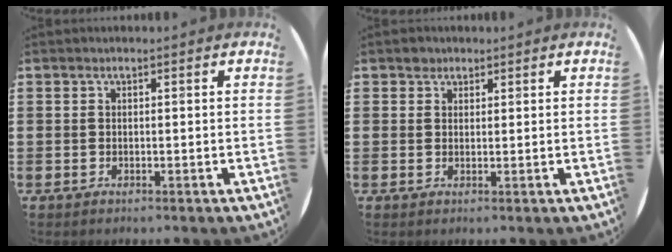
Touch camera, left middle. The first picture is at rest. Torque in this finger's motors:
{"motor_torque": [0.23, -0.19, 0.00, 0.00]}